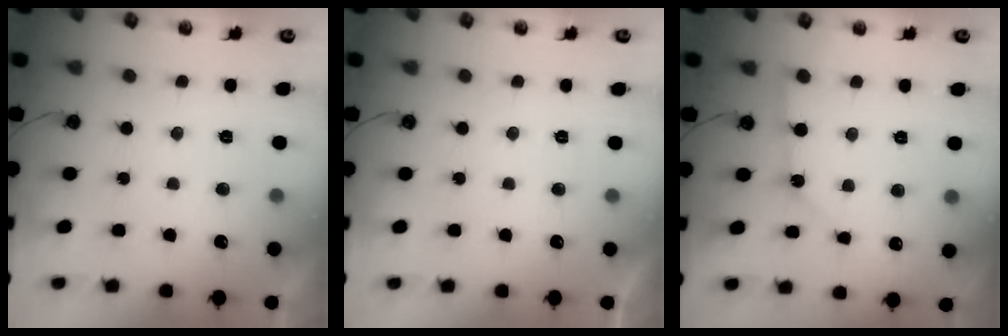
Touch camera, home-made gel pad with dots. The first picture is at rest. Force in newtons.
{"total": 0.0}
{"total": 3.0, "press": 3.0, "slide": 0.2}